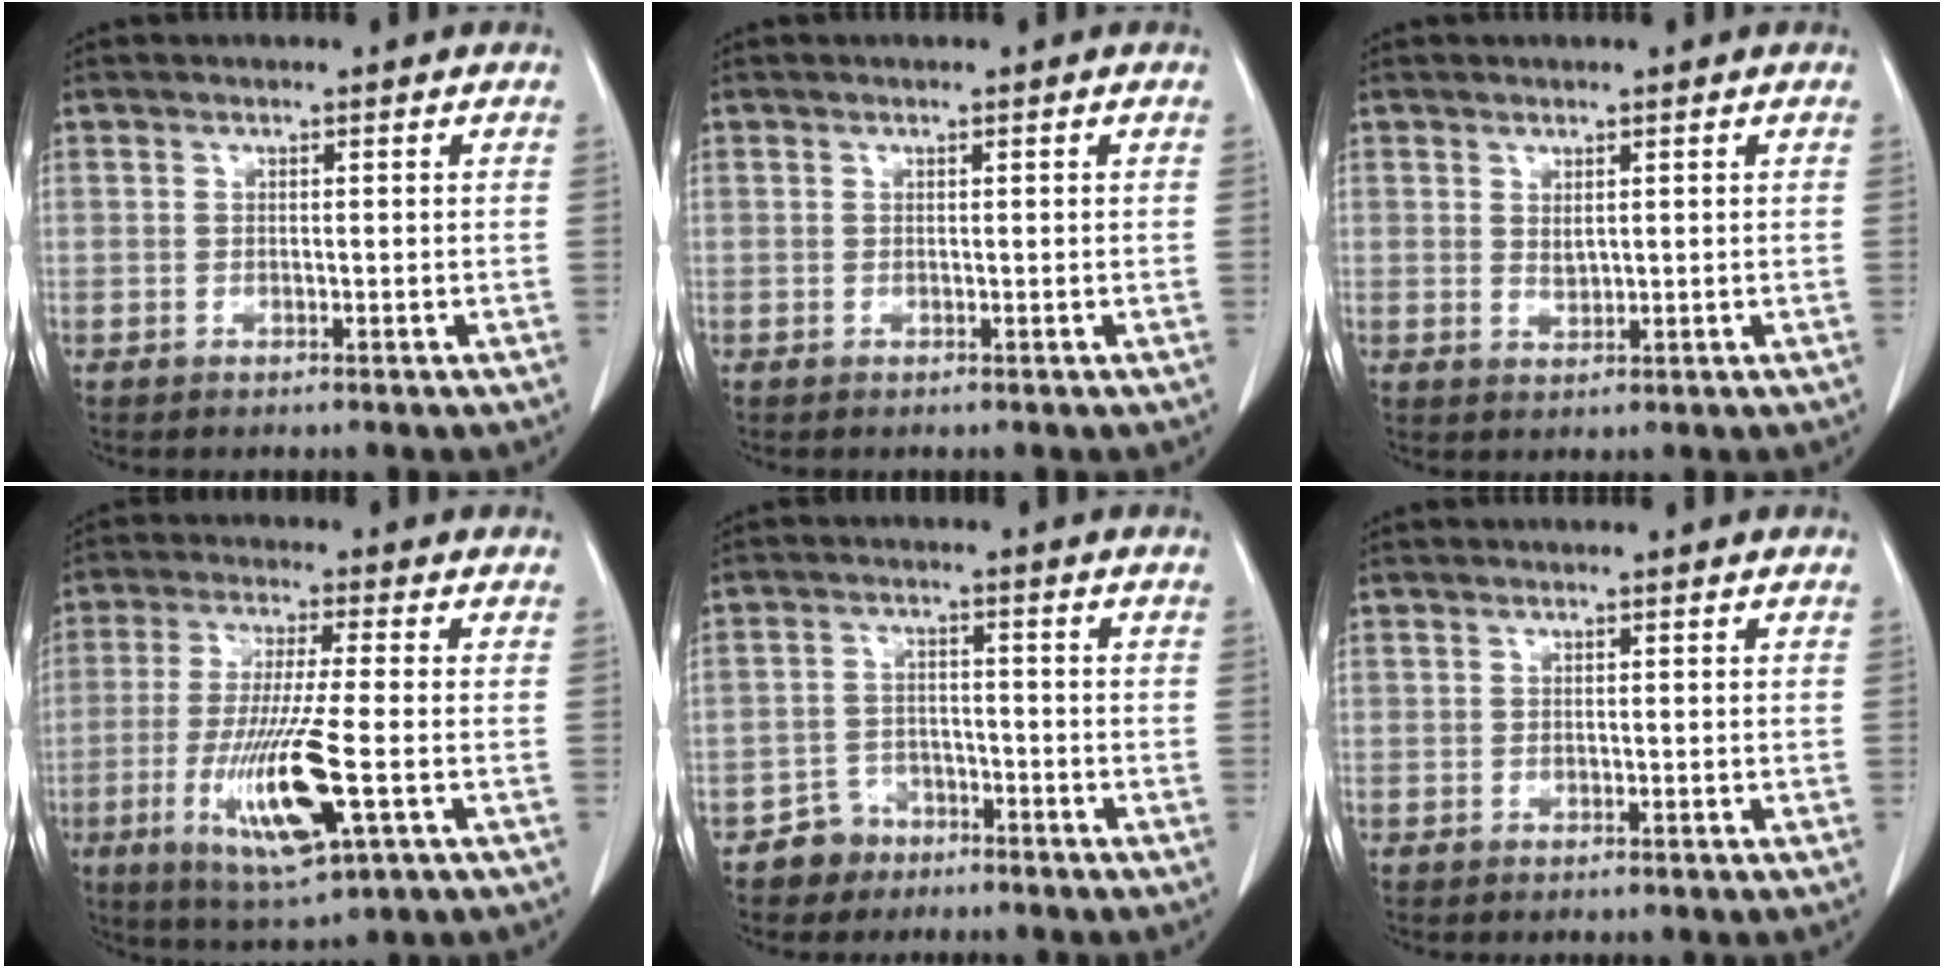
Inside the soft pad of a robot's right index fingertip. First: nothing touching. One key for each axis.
{"total": 0.0}
{"total": 1.4, "fx": 0.6, "fy": 0.8, "fz": 1.1, "tx": -0.020, "ty": -0.005, "tz": 0.016}
{"total": 12.9, "fx": -3.6, "fy": 1.0, "fz": 12.4, "tx": -0.245, "ty": -0.025, "tz": -0.061}
{"total": 4.5, "fx": -3.1, "fy": 3.2, "fz": 0.0, "tx": 0.006, "ty": 0.012, "tz": -0.053}
{"total": 0.0}